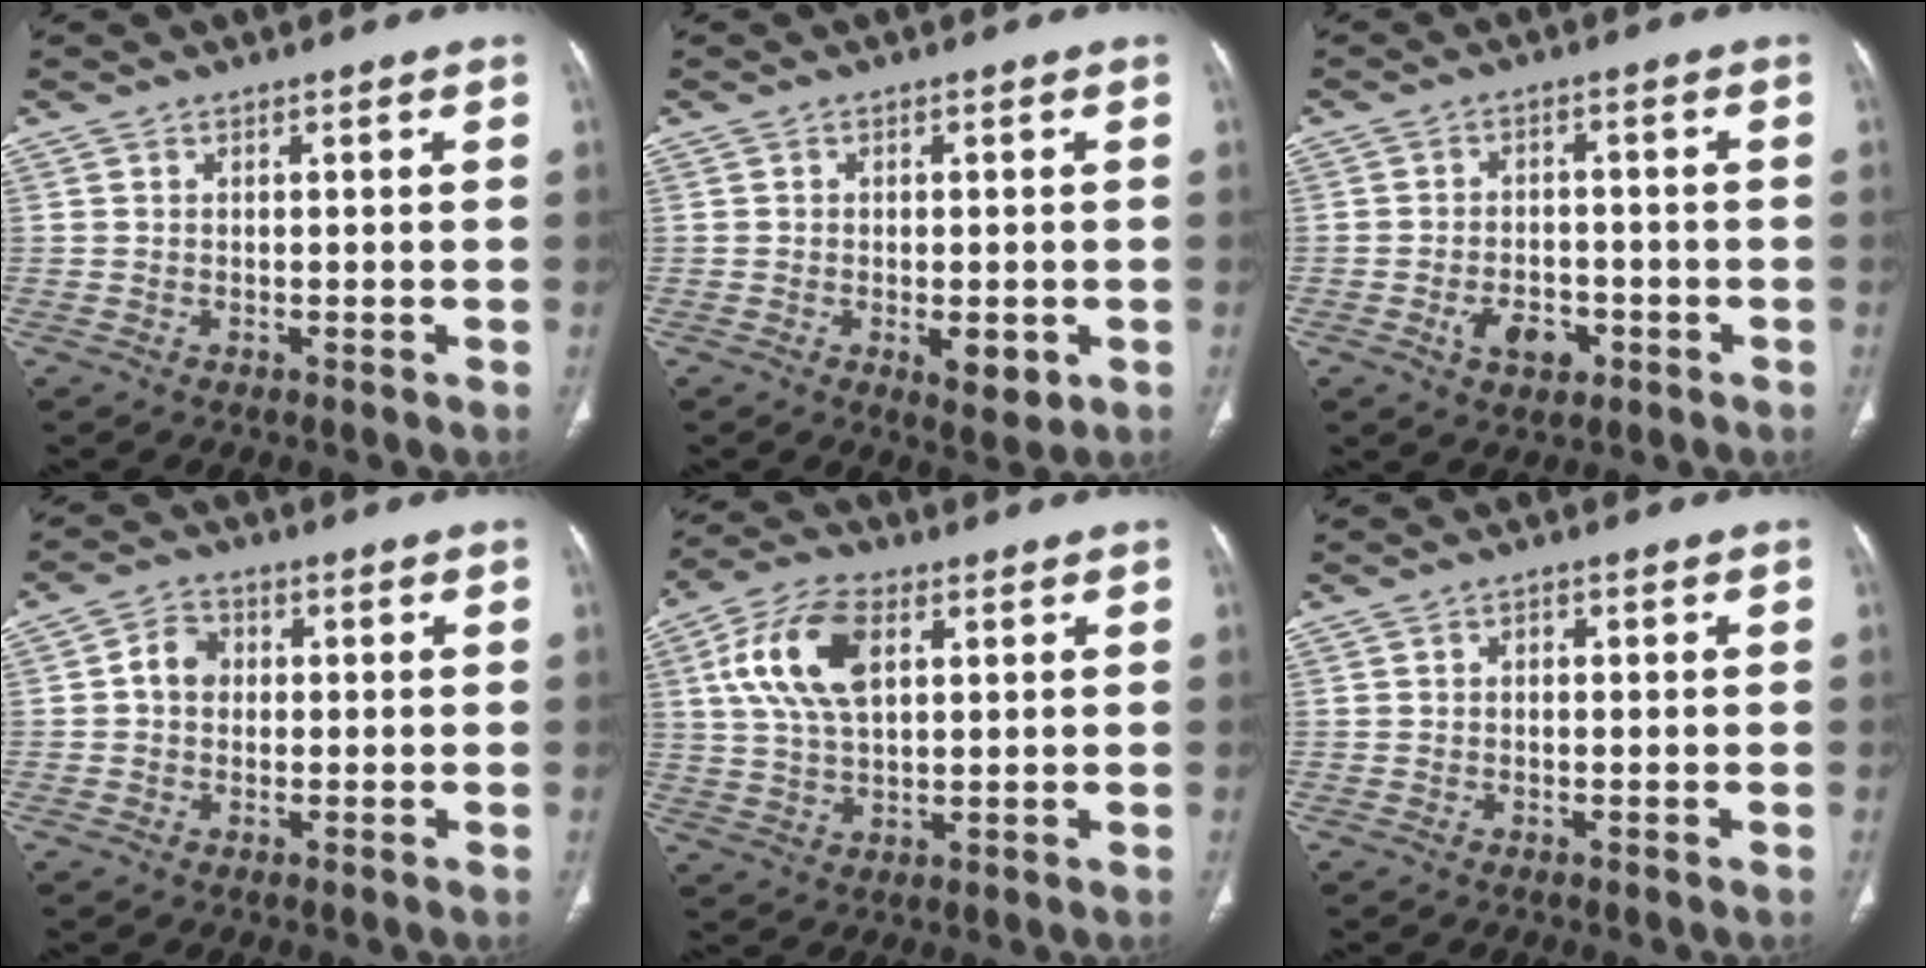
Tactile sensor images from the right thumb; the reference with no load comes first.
{"total": 4.9, "force": [-1.4, 2.2, 4.2], "torque": [-0.051, -0.005, -0.012]}
{"total": 6.2, "force": [-2.6, 4.0, 4.0], "torque": [-0.050, 0.015, -0.037]}
{"total": 4.3, "force": [0.2, 3.6, 2.4], "torque": [-0.030, 0.014, -0.004]}
{"total": 12.8, "force": [3.8, 6.9, 10.1], "torque": [-0.198, 0.005, 0.072]}
{"total": 1.0, "force": [0.1, 0.7, 0.7], "torque": [-0.006, 0.004, 0.000]}